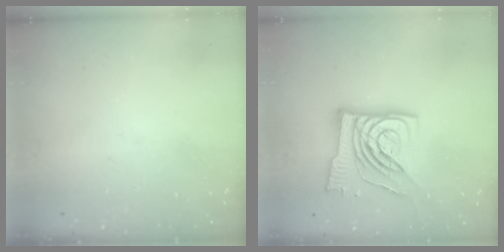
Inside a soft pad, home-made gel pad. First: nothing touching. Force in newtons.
{"total": 14.1, "press": 13.9, "slide": 2.0}